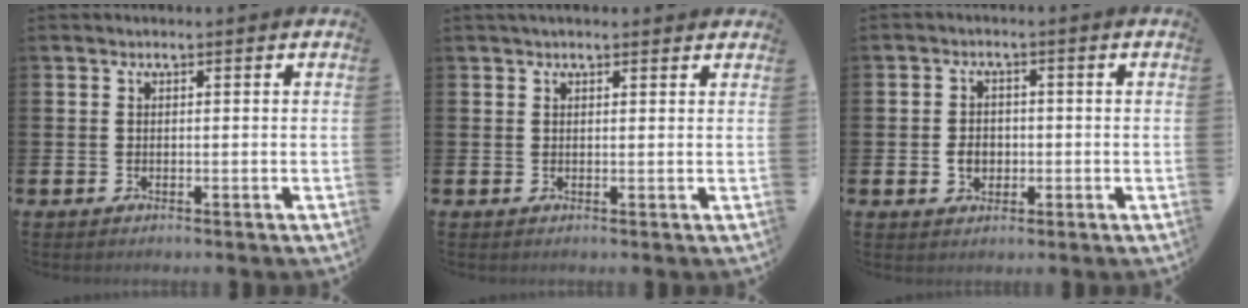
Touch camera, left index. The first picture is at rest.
{"total": 1.4, "force": [1.3, 0.3, 0.5], "torque": [-0.004, 0.001, 0.023]}
{"total": 2.9, "force": [-0.5, 2.3, 1.7], "torque": [-0.017, -0.002, -0.017]}